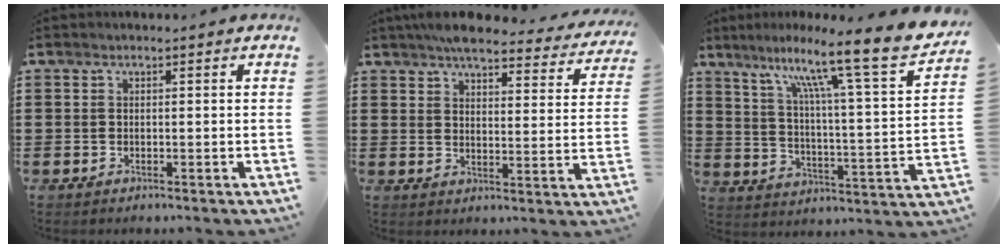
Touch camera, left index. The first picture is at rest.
{"total": 5.8, "force": [5.2, 1.1, 2.4], "torque": [-0.058, -0.022, 0.091]}
{"total": 13.0, "force": [10.2, -0.3, 8.1], "torque": [-0.158, -0.082, 0.155]}